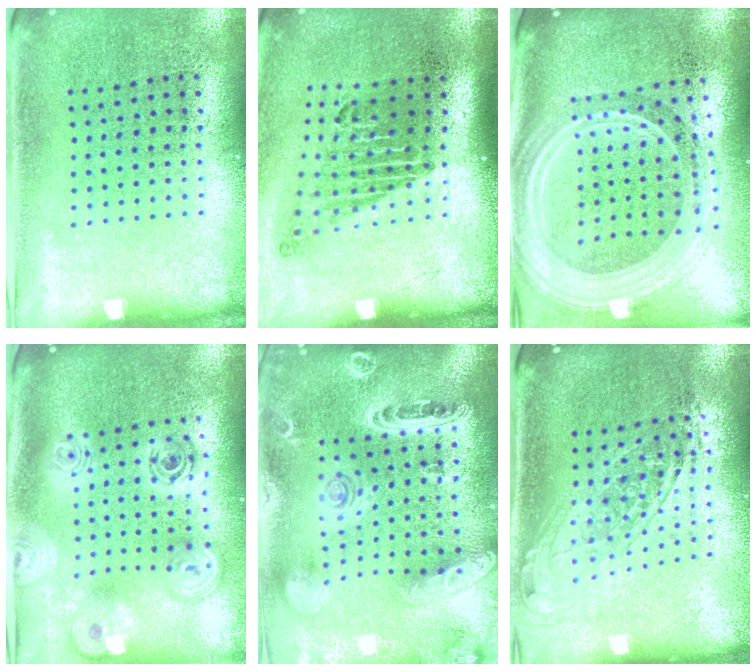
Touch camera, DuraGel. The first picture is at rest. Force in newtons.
{"total": 1.8, "press": 1.2, "slide": 1.3}
{"total": 2.7, "press": 2.2, "slide": 1.5}
{"total": 2.6, "press": 1.9, "slide": 1.8}
{"total": 3.5, "press": 2.9, "slide": 2.1}
{"total": 1.5, "press": 1.3, "slide": 0.9}